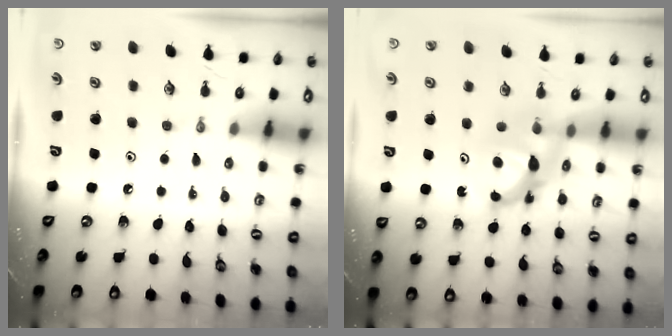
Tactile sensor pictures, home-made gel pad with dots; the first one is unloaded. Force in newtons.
{"total": 7.5, "press": 7.5, "slide": 0.3}